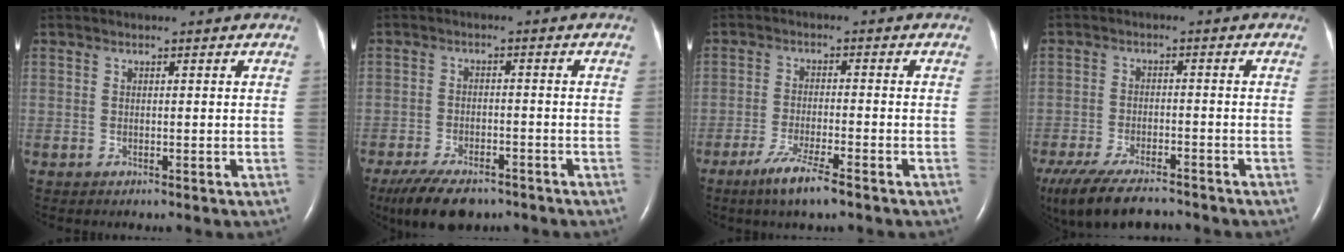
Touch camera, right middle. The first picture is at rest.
{"total": 9.5, "force": [-7.2, 3.8, 4.9], "torque": [-0.087, -0.010, -0.115]}
{"total": 6.0, "force": [-4.0, 0.3, 4.5], "torque": [-0.092, -0.013, -0.074]}
{"total": 13.3, "force": [-11.1, 3.5, 6.6], "torque": [-0.141, -0.023, -0.173]}